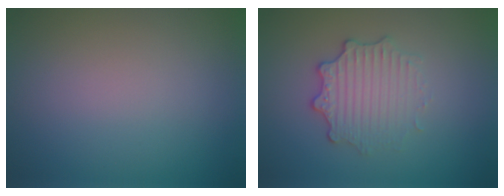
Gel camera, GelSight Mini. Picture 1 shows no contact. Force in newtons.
{"total": 3.2, "press": 2.8, "slide": 1.6}